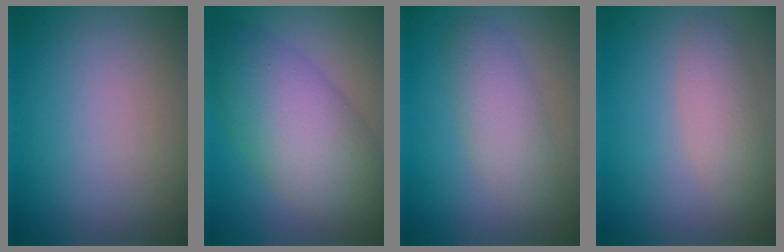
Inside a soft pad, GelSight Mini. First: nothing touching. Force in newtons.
{"total": 8.1, "press": 8.1, "slide": 0.3}
{"total": 3.2, "press": 3.2, "slide": 0.1}
{"total": 2.4, "press": 2.4, "slide": 0.1}